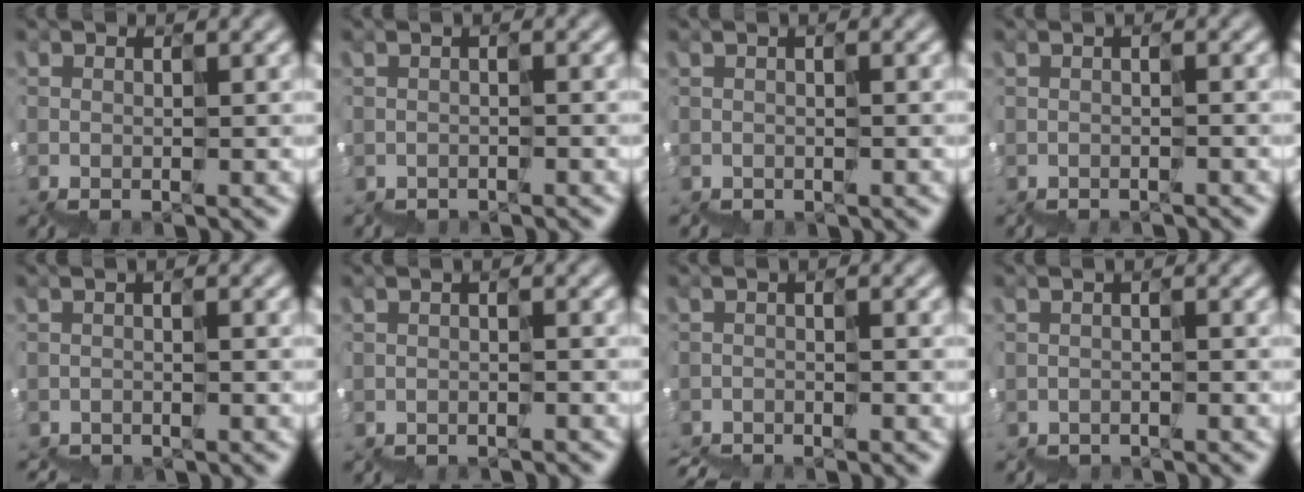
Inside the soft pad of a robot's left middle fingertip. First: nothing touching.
{"total": 1.2, "force": [-1.0, -0.2, -0.6], "torque": [0.011, -0.002, -0.012]}
{"total": 0.0}
{"total": 1.3, "force": [-1.3, 0.0, 0.1], "torque": [0.008, 0.000, -0.012]}
{"total": 1.3, "force": [-1.2, 0.0, -0.3], "torque": [0.011, 0.003, -0.013]}
{"total": 1.9, "force": [-1.8, 0.2, 0.2], "torque": [0.009, 0.002, -0.016]}
{"total": 3.0, "force": [-2.9, 0.2, 0.8], "torque": [-0.010, 0.003, -0.035]}
{"total": 1.8, "force": [-1.6, -0.3, -0.8], "torque": [0.012, -0.001, -0.021]}